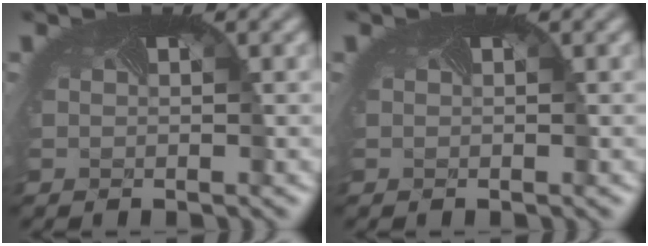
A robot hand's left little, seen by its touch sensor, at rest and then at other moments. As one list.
[{"total": 0.0}]